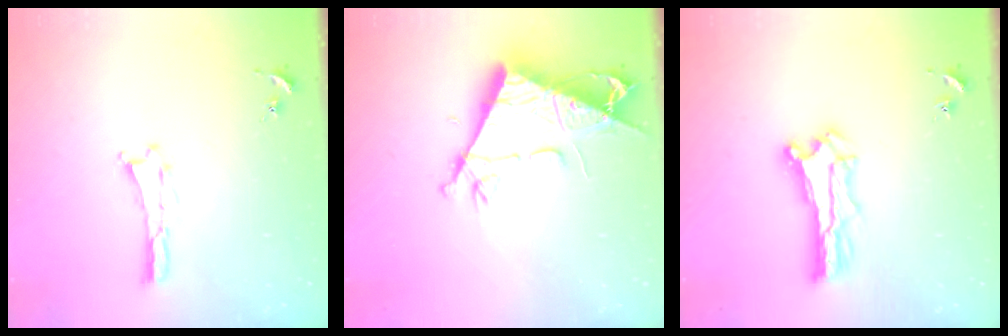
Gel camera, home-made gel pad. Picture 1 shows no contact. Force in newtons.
{"total": 9.2, "press": 9.1, "slide": 1.4}
{"total": 1.5, "press": 1.5, "slide": 0.2}